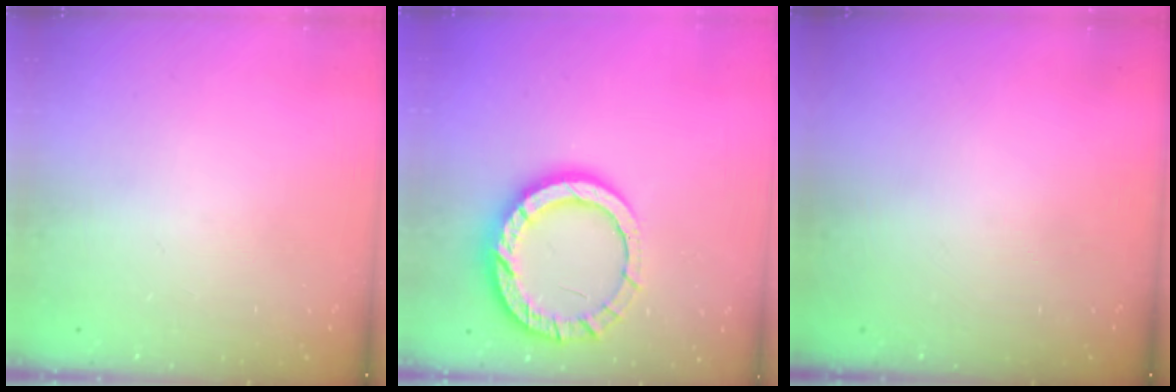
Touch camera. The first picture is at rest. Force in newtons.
{"total": 15.0, "press": 14.9, "slide": 1.3}
{"total": 0.0}